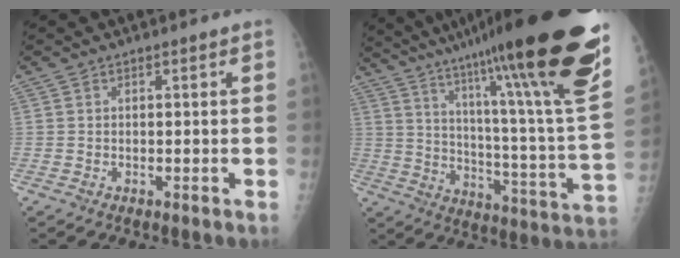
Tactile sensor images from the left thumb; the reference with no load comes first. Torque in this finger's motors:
{"motor_torque": [1.40, -0.69, 2.11, -0.67, 0.55]}